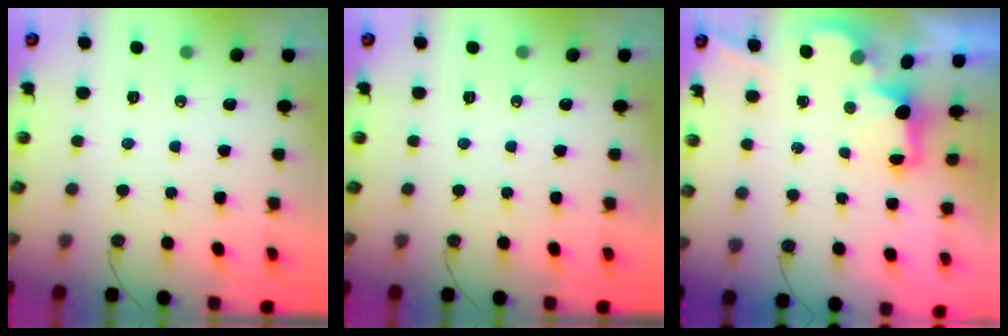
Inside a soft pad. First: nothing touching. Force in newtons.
{"total": 0.0}
{"total": 2.1, "press": 2.0, "slide": 0.7}